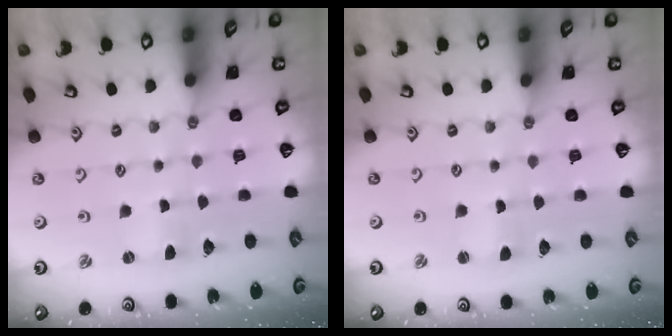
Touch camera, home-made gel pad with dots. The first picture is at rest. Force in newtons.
{"total": 1.0, "press": 1.0, "slide": 0.0}